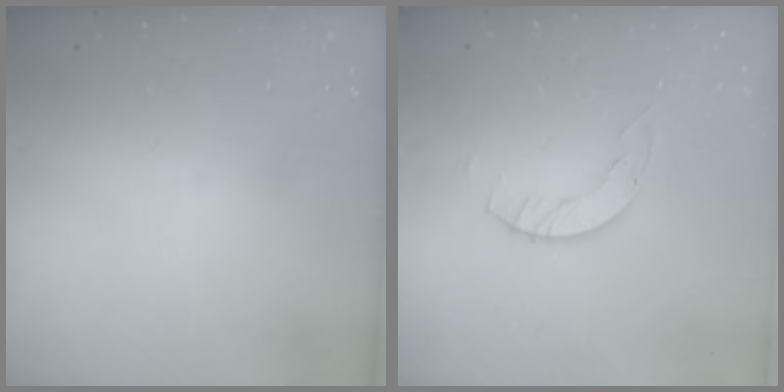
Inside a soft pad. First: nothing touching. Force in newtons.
{"total": 2.1, "press": 2.1, "slide": 0.3}